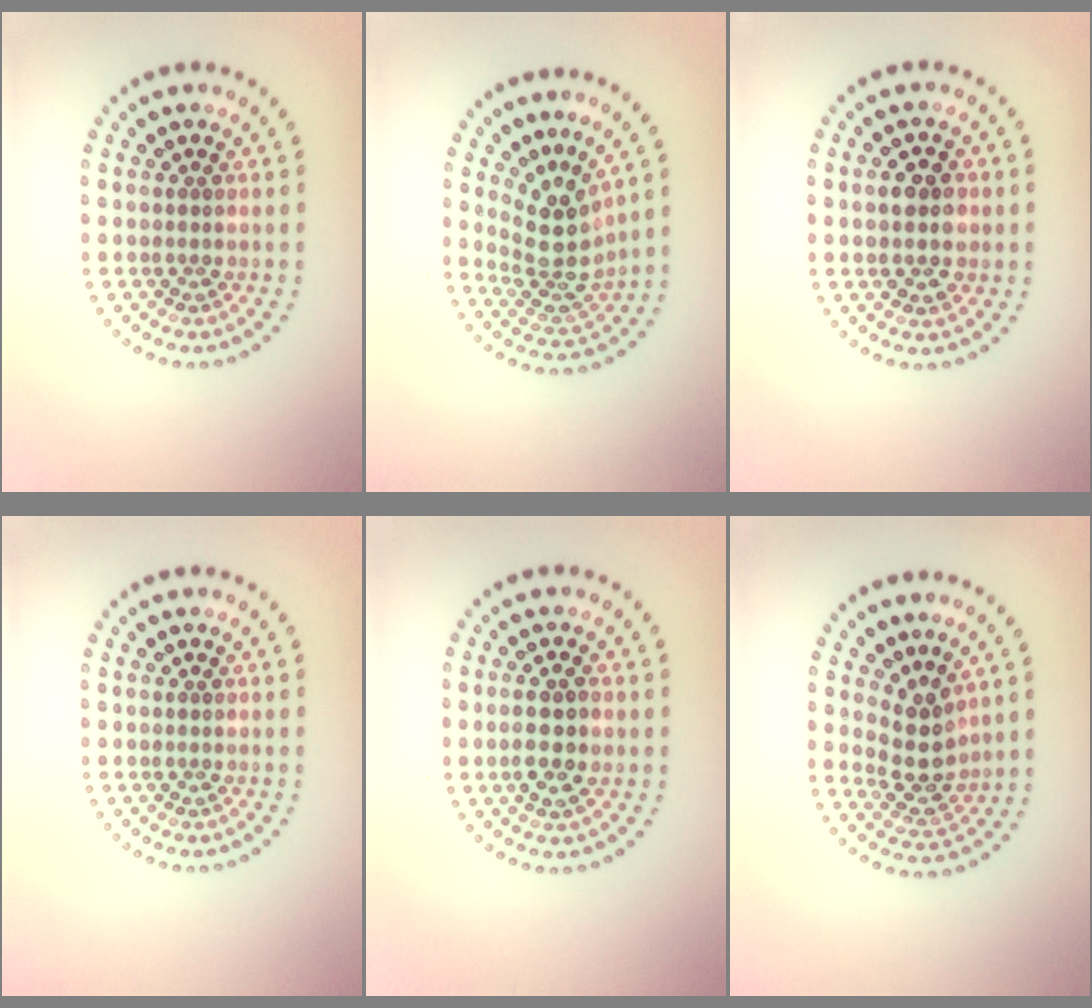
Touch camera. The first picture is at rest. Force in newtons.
{"total": 3.9, "press": 3.0, "slide": 2.5}
{"total": 3.8, "press": 3.8, "slide": 0.2}
{"total": 0.0}
{"total": 3.1, "press": 3.0, "slide": 0.6}
{"total": 3.2, "press": 2.7, "slide": 1.6}